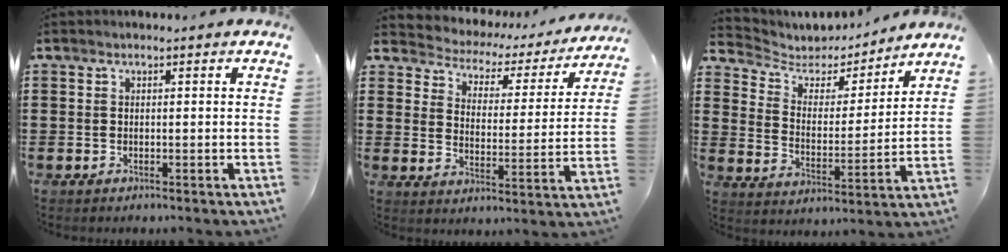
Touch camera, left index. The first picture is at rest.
{"total": 2.3, "force": [2.0, 1.1, 0.3], "torque": [-0.026, -0.020, 0.020]}
{"total": 4.4, "force": [3.8, 2.1, 0.6], "torque": [-0.040, -0.028, 0.059]}